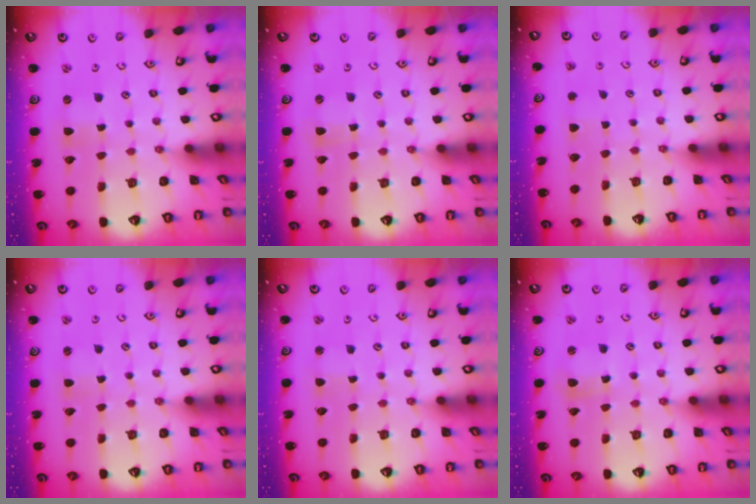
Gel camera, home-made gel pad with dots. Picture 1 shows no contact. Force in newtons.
{"total": 1.0, "press": 1.0, "slide": 0.2}
{"total": 2.4, "press": 2.4, "slide": 0.3}
{"total": 2.4, "press": 2.4, "slide": 0.5}
{"total": 1.1, "press": 1.1, "slide": 0.2}
{"total": 4.2, "press": 4.2, "slide": 0.5}